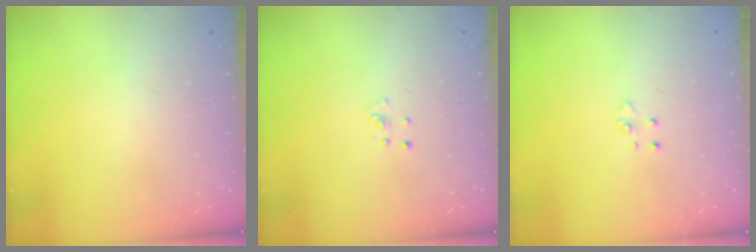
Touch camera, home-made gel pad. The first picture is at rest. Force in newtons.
{"total": 2.3, "press": 2.3, "slide": 0.2}
{"total": 3.7, "press": 3.7, "slide": 0.3}